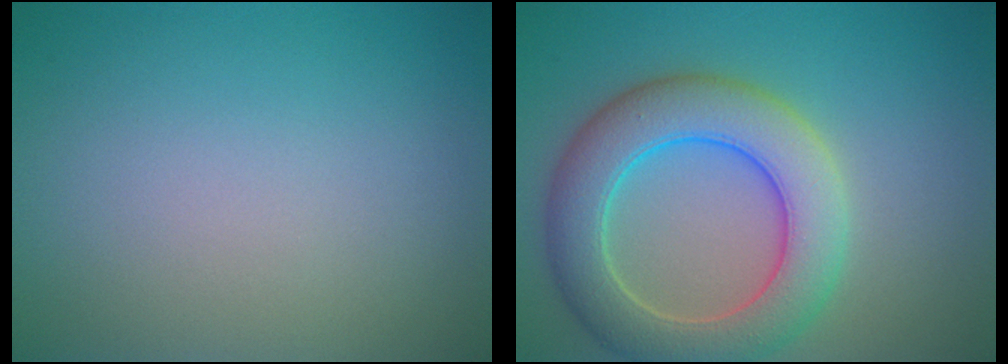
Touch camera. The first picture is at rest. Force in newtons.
{"total": 7.5, "press": 7.5, "slide": 0.4}